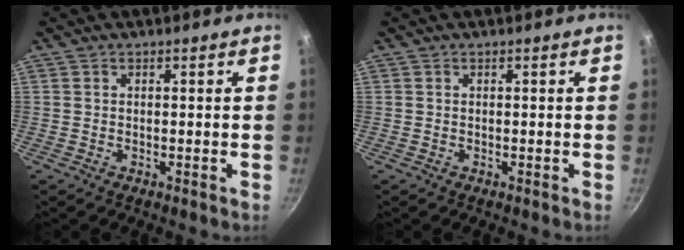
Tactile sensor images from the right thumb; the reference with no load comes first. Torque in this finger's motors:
{"motor_torque": [-0.21, 0.22, -0.28, 0.26, 0.00]}